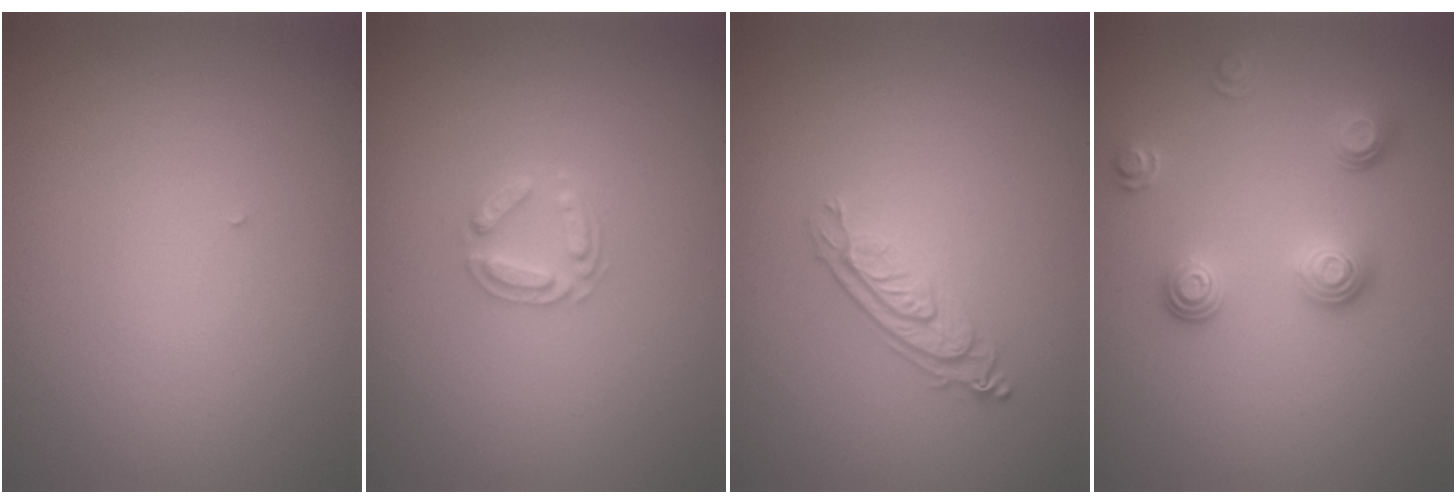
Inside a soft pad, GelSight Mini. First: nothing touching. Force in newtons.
{"total": 2.2, "press": 2.2, "slide": 0.3}
{"total": 2.9, "press": 2.0, "slide": 2.0}
{"total": 3.1, "press": 2.6, "slide": 1.8}